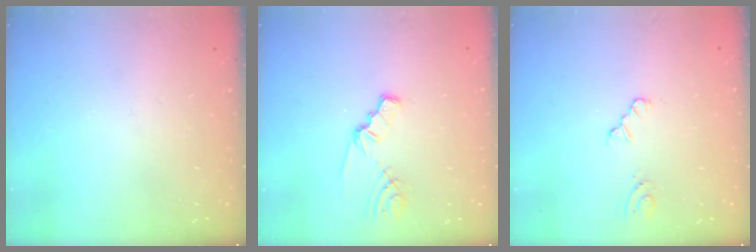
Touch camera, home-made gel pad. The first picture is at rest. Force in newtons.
{"total": 2.1, "press": 2.1, "slide": 0.3}
{"total": 2.2, "press": 2.2, "slide": 0.3}